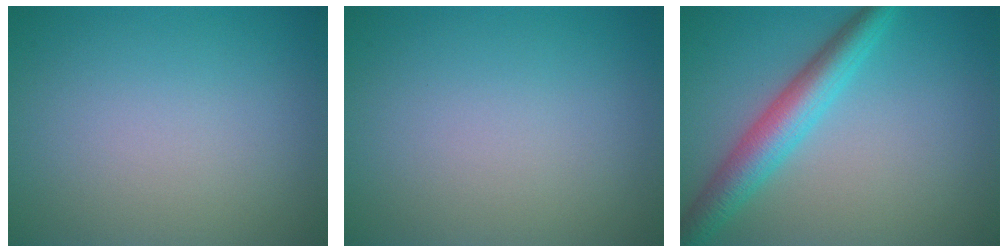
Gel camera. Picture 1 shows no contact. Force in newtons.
{"total": 0.0}
{"total": 5.0, "press": 5.0, "slide": 0.1}